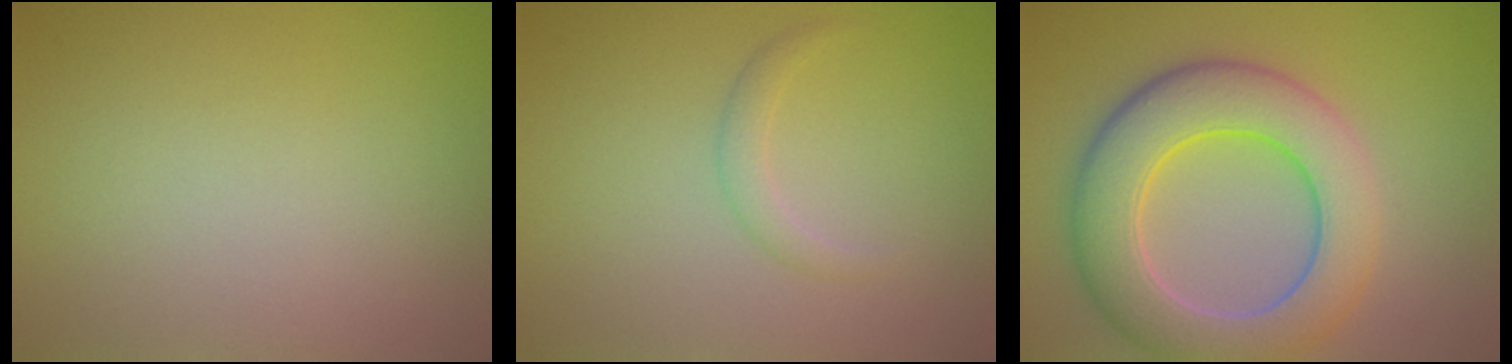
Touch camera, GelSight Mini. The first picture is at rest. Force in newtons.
{"total": 1.2, "press": 1.2, "slide": 0.0}
{"total": 8.6, "press": 8.6, "slide": 0.7}